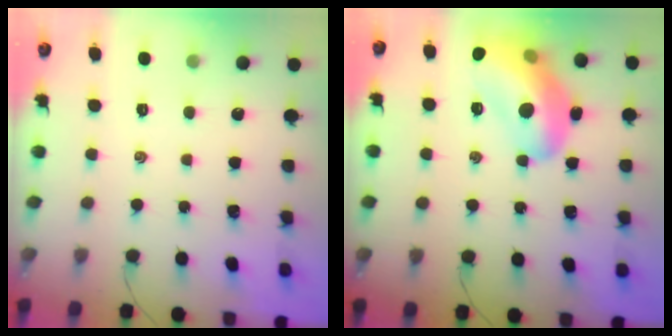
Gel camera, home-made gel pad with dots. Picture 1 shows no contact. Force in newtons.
{"total": 18.0, "press": 17.8, "slide": 2.2}